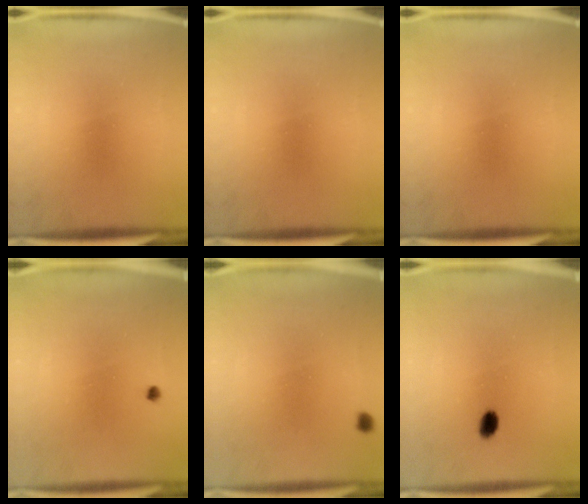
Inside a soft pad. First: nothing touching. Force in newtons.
{"total": 0.0}
{"total": 0.0}
{"total": 0.6}
{"total": 1.0}
{"total": 2.4}